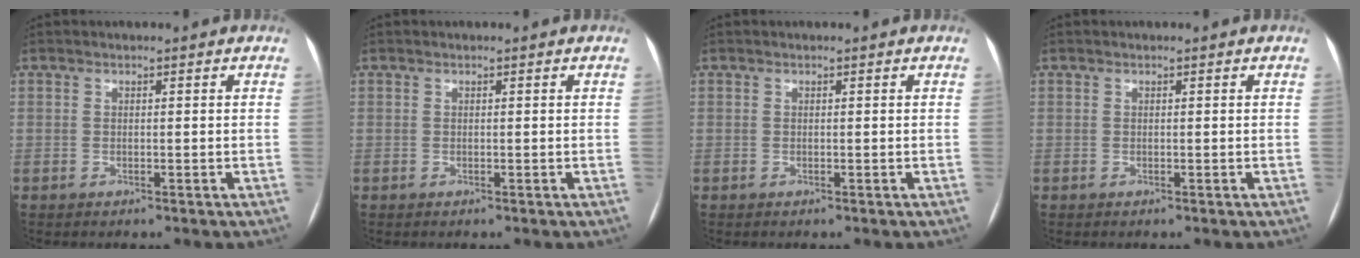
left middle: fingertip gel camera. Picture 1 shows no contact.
{"total": 0.0}
{"total": 0.0}
{"total": 0.0}